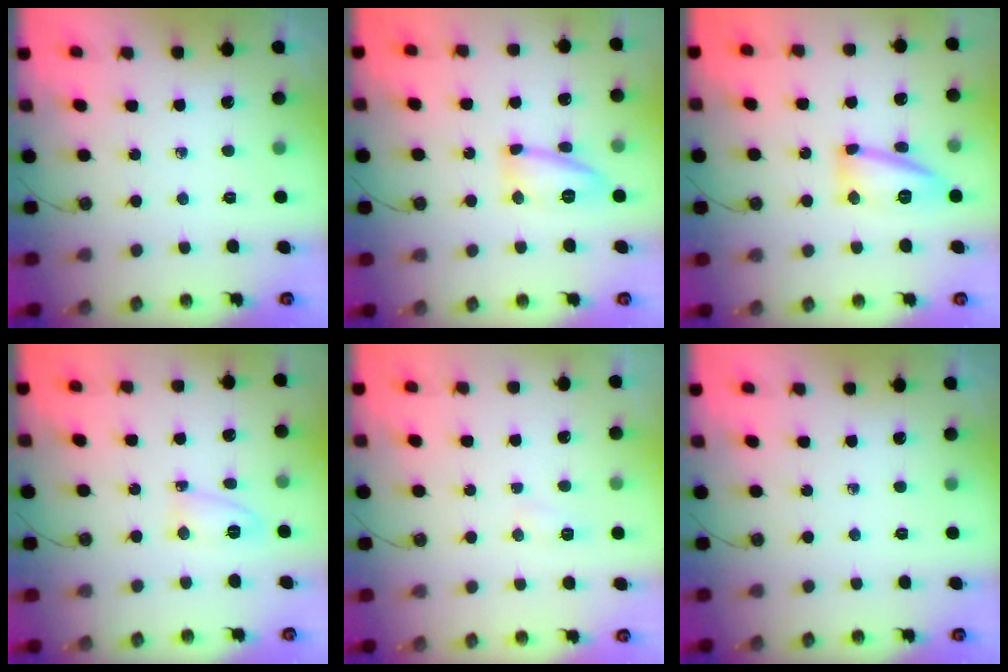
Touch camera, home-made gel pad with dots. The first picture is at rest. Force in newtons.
{"total": 11.3, "press": 11.2, "slide": 0.7}
{"total": 13.8, "press": 13.8, "slide": 1.2}
{"total": 4.4, "press": 4.3, "slide": 0.8}
{"total": 4.6, "press": 4.6, "slide": 0.5}
{"total": 0.0}